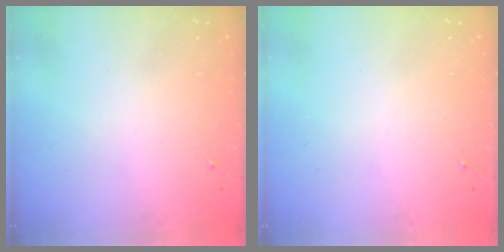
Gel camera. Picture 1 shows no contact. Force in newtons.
{"total": 0.0}